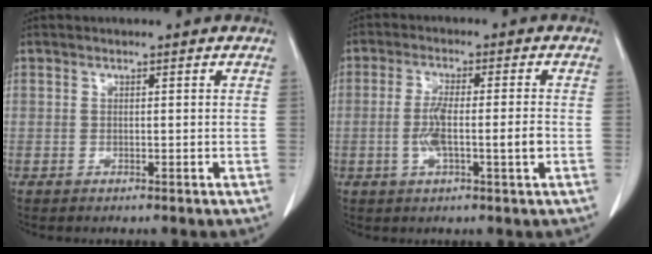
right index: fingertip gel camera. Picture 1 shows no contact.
{"total": 7.7, "force": [-1.8, 0.8, 7.5], "torque": [-0.140, 0.007, -0.032]}